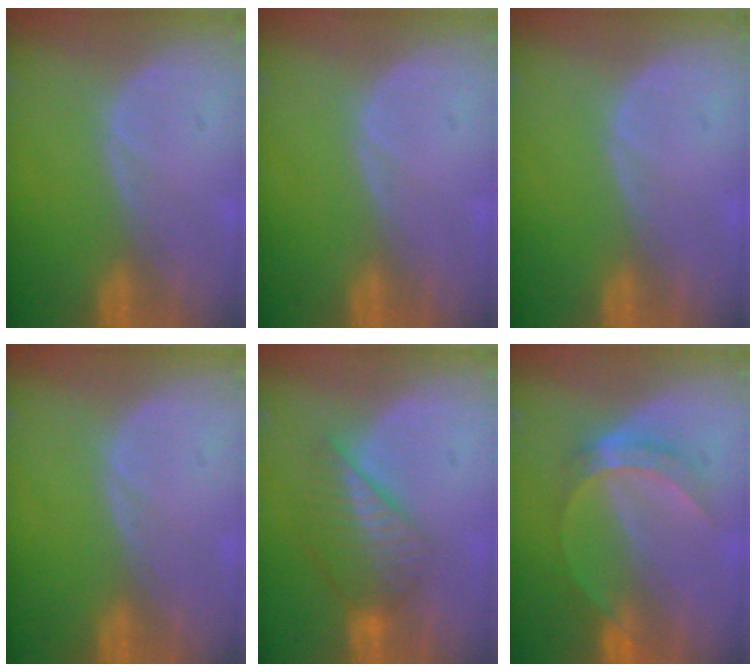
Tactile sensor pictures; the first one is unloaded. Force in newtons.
{"total": 0.0}
{"total": 0.0}
{"total": 0.0}
{"total": 6.8, "press": 6.0, "slide": 3.2}
{"total": 5.0, "press": 4.9, "slide": 1.2}